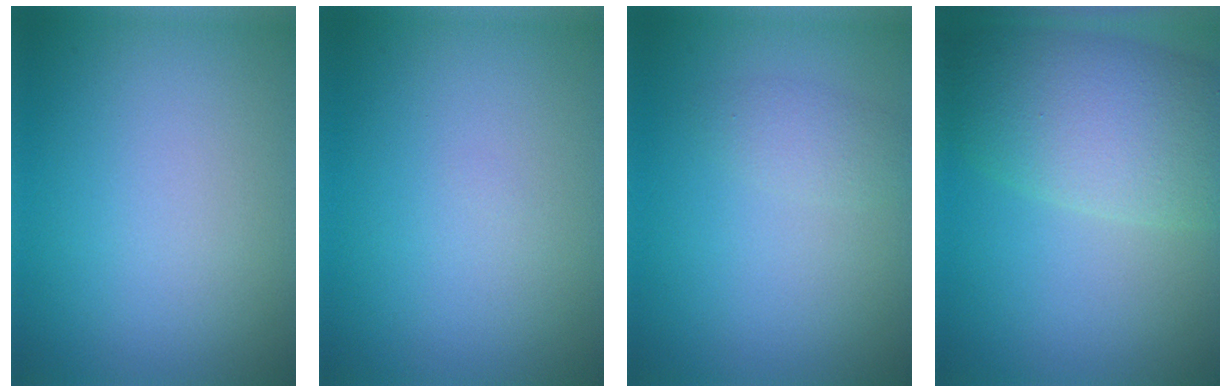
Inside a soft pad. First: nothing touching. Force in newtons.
{"total": 0.0}
{"total": 1.5, "press": 1.5, "slide": 0.2}
{"total": 8.4, "press": 8.4, "slide": 0.3}